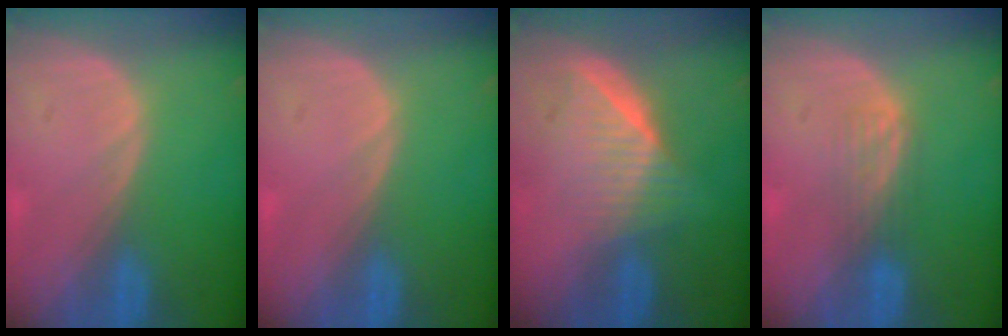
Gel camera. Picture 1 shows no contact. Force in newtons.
{"total": 0.0}
{"total": 6.5, "press": 5.9, "slide": 2.9}
{"total": 2.6, "press": 2.6, "slide": 0.4}